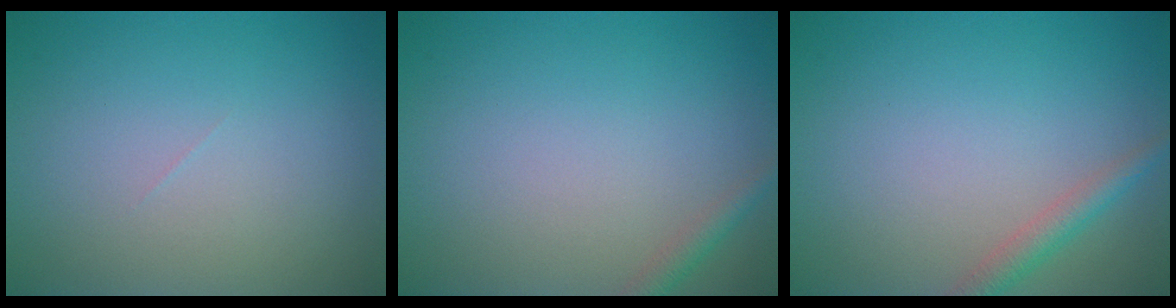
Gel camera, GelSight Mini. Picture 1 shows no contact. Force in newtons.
{"total": 1.3, "press": 1.3, "slide": 0.1}
{"total": 2.0, "press": 2.0, "slide": 0.1}